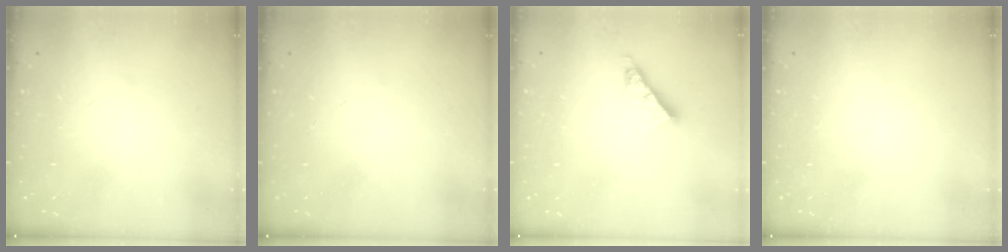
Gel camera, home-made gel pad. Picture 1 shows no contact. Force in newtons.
{"total": 0.0}
{"total": 5.9, "press": 5.9, "slide": 0.4}
{"total": 0.0}